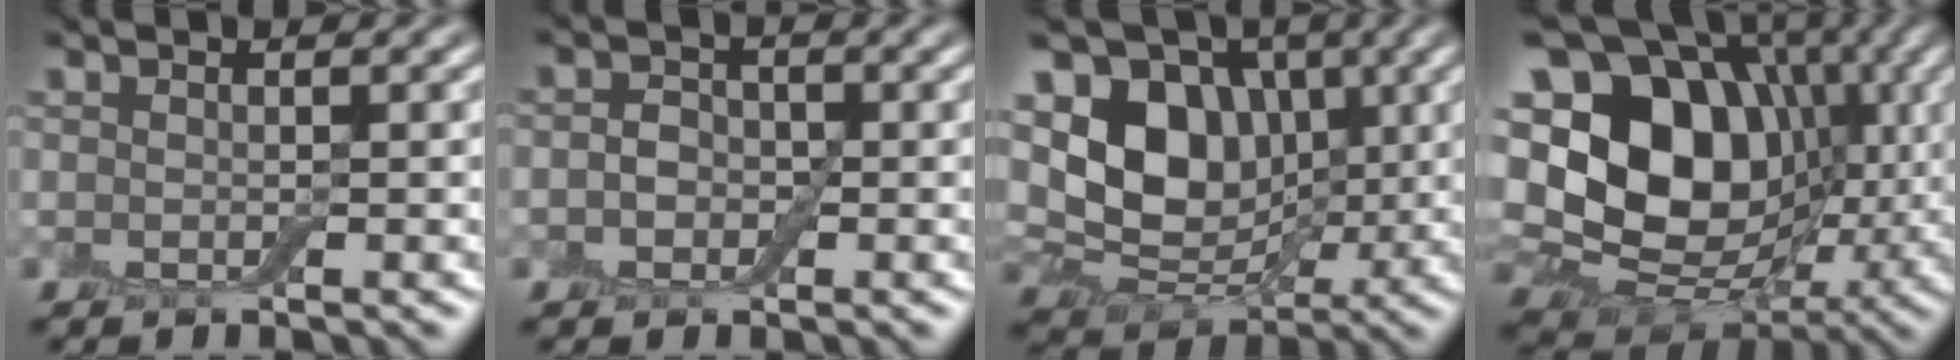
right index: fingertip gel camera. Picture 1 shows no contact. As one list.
[{"total": 2.0, "force": [-0.4, 1.7, 1.0], "torque": [-0.004, 0.002, -0.022]}, {"total": 9.1, "force": [1.5, 7.0, 5.6], "torque": [-0.107, -0.008, 0.017]}, {"total": 19.1, "force": [2.1, 15.1, 11.6], "torque": [-0.223, 0.021, 0.049]}]